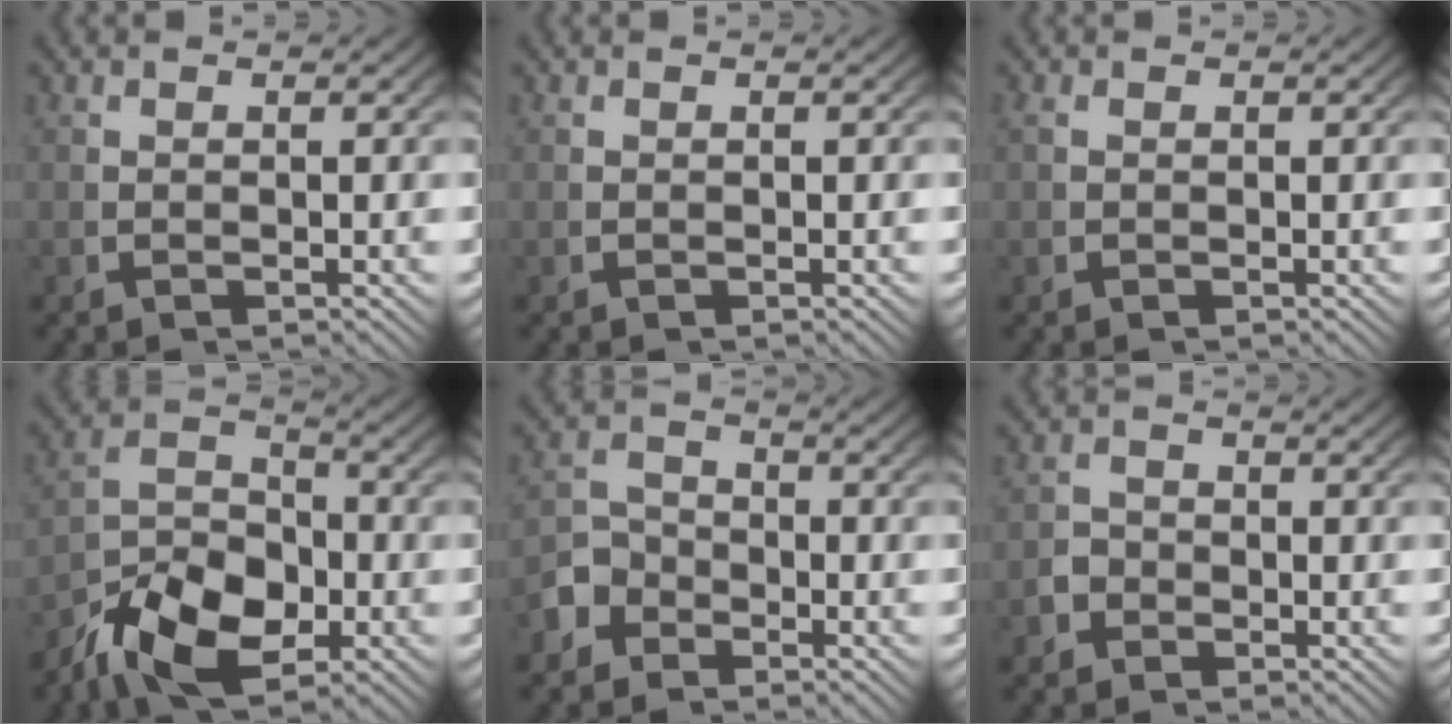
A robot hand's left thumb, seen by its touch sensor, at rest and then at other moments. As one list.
[{"total": 0.0}, {"total": 0.5, "force": [0.1, 0.4, 0.3], "torque": [-0.011, -0.003, 0.005]}, {"total": 9.3, "force": [-2.9, 6.1, 6.3], "torque": [-0.108, -0.028, -0.047]}, {"total": 4.3, "force": [-2.3, 3.4, 1.3], "torque": [-0.017, -0.012, -0.040]}, {"total": 2.0, "force": [-0.9, 1.7, 0.4], "torque": [-0.001, -0.003, -0.022]}]